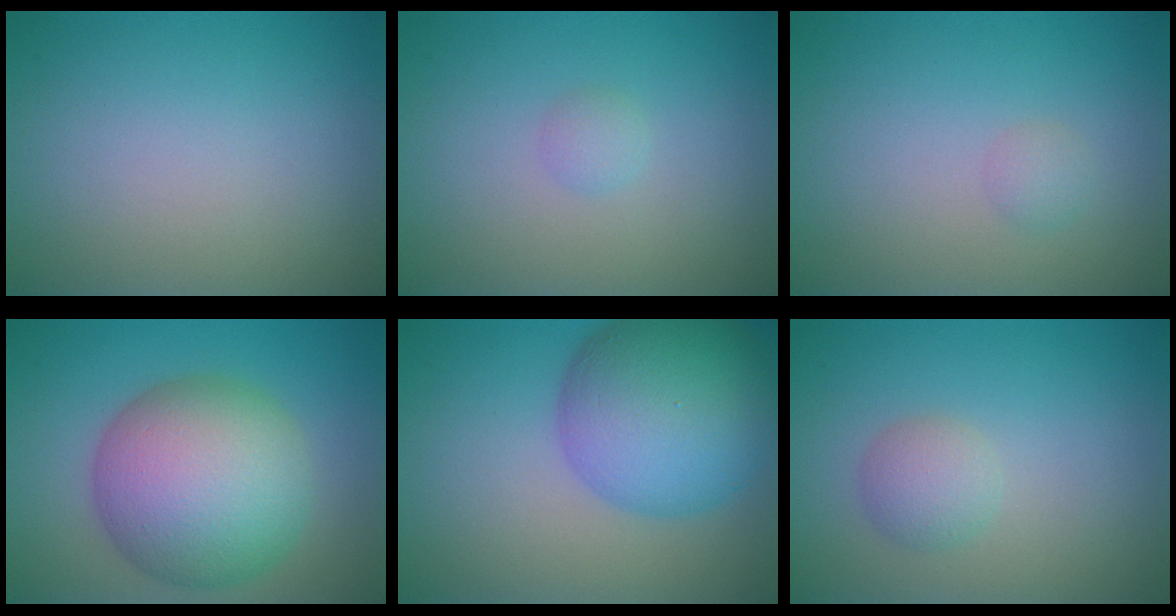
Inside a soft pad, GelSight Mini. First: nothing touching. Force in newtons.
{"total": 0.8, "press": 0.8, "slide": 0.1}
{"total": 1.0, "press": 1.0, "slide": 0.0}
{"total": 11.5, "press": 11.5, "slide": 0.3}
{"total": 10.8, "press": 10.8, "slide": 0.5}
{"total": 2.0, "press": 2.0, "slide": 0.1}